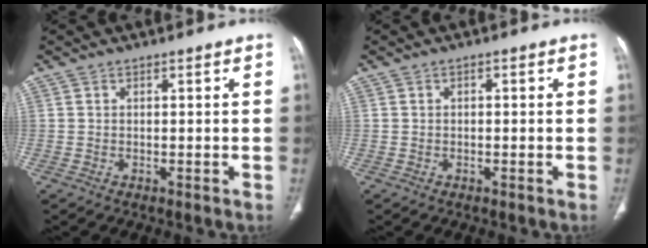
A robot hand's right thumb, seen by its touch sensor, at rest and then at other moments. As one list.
[{"total": 0.5, "force": [0.0, 0.3, 0.4], "torque": [-0.007, 0.001, 0.000]}]